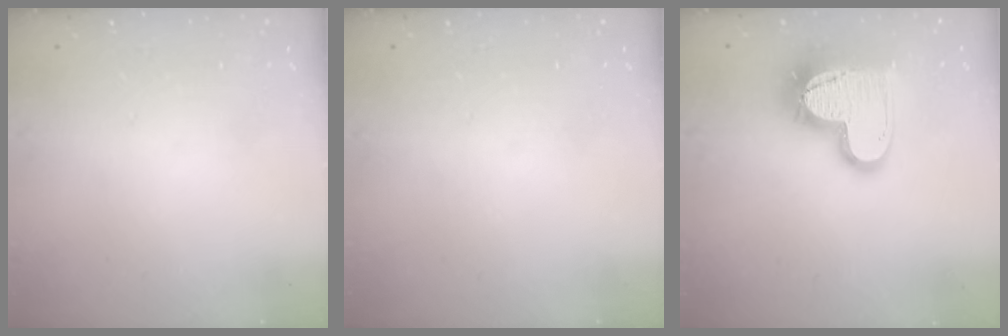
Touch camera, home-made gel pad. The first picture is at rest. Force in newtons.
{"total": 0.0}
{"total": 17.8, "press": 17.7, "slide": 1.6}